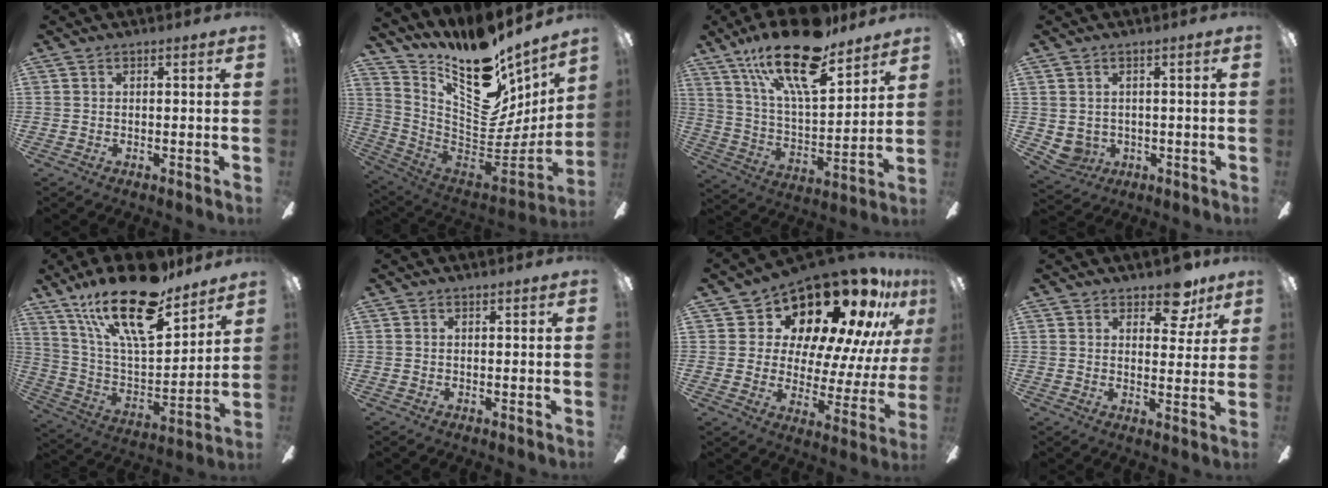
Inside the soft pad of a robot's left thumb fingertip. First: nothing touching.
{"total": 18.1, "force": [12.8, 8.1, 9.9], "torque": [-0.137, -0.125, 0.223]}
{"total": 23.2, "force": [15.8, 7.8, 15.0], "torque": [-0.272, -0.089, 0.270]}
{"total": 3.1, "force": [0.8, 3.0, 0.4], "torque": [-0.031, -0.006, 0.013]}
{"total": 24.7, "force": [16.9, 8.7, 15.8], "torque": [-0.294, -0.098, 0.289]}
{"total": 0.0}
{"total": 20.1, "force": [15.7, 7.9, 9.7], "torque": [-0.144, -0.127, 0.264]}
{"total": 8.6, "force": [6.1, 4.2, 4.2], "torque": [-0.042, -0.029, 0.106]}